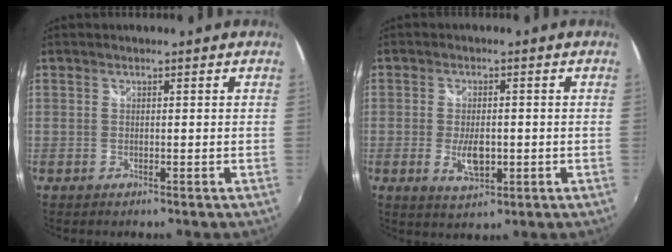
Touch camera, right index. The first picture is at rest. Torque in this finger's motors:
{"motor_torque": [0.12, 0.03, 0.13, 0.04]}